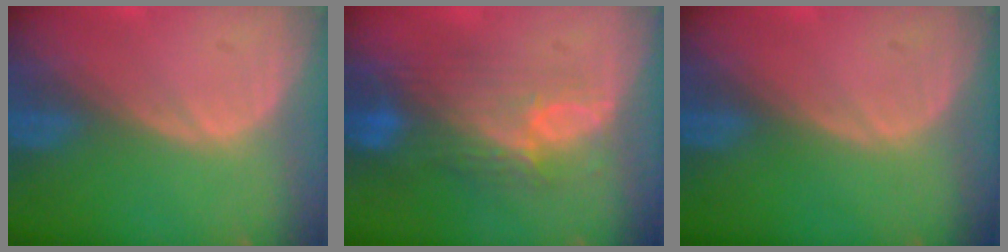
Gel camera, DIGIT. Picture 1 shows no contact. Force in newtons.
{"total": 9.7, "press": 8.4, "slide": 5.0}
{"total": 0.0}